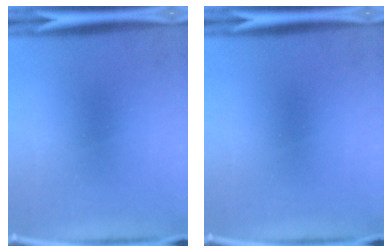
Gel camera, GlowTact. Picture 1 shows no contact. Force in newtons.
{"total": 0.0}